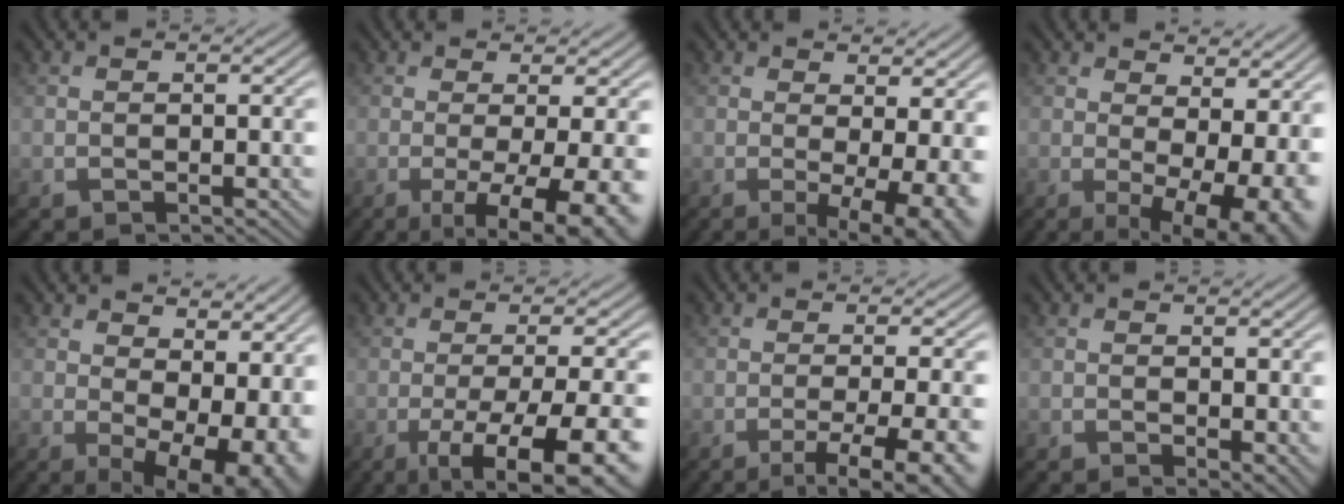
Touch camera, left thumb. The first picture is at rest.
{"total": 9.4, "force": [-2.0, 2.6, 8.8], "torque": [-0.121, -0.006, -0.020]}
{"total": 8.3, "force": [-0.2, 2.7, 7.9], "torque": [-0.105, -0.008, 0.002]}
{"total": 11.8, "force": [1.1, 5.5, 10.4], "torque": [-0.118, -0.011, 0.045]}
{"total": 13.0, "force": [2.0, 7.3, 10.6], "torque": [-0.129, -0.022, 0.071]}
{"total": 13.4, "force": [-5.3, 3.8, 11.7], "torque": [-0.146, -0.006, -0.067]}
{"total": 8.9, "force": [-3.7, 2.1, 7.8], "torque": [-0.102, -0.005, -0.041]}
{"total": 2.7, "force": [0.1, 1.5, 2.2], "torque": [-0.029, -0.007, 0.006]}